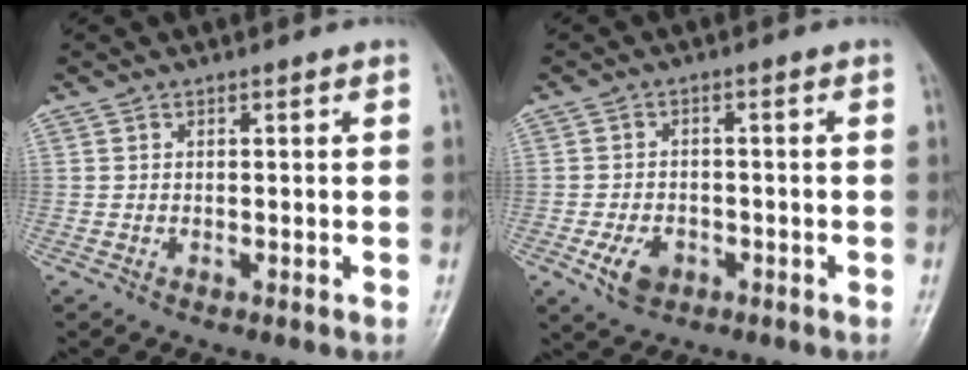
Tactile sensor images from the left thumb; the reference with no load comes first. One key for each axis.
{"total": 5.1, "fx": -2.1, "fy": 3.5, "fz": 3.0, "tx": -0.051, "ty": 0.006, "tz": -0.033}